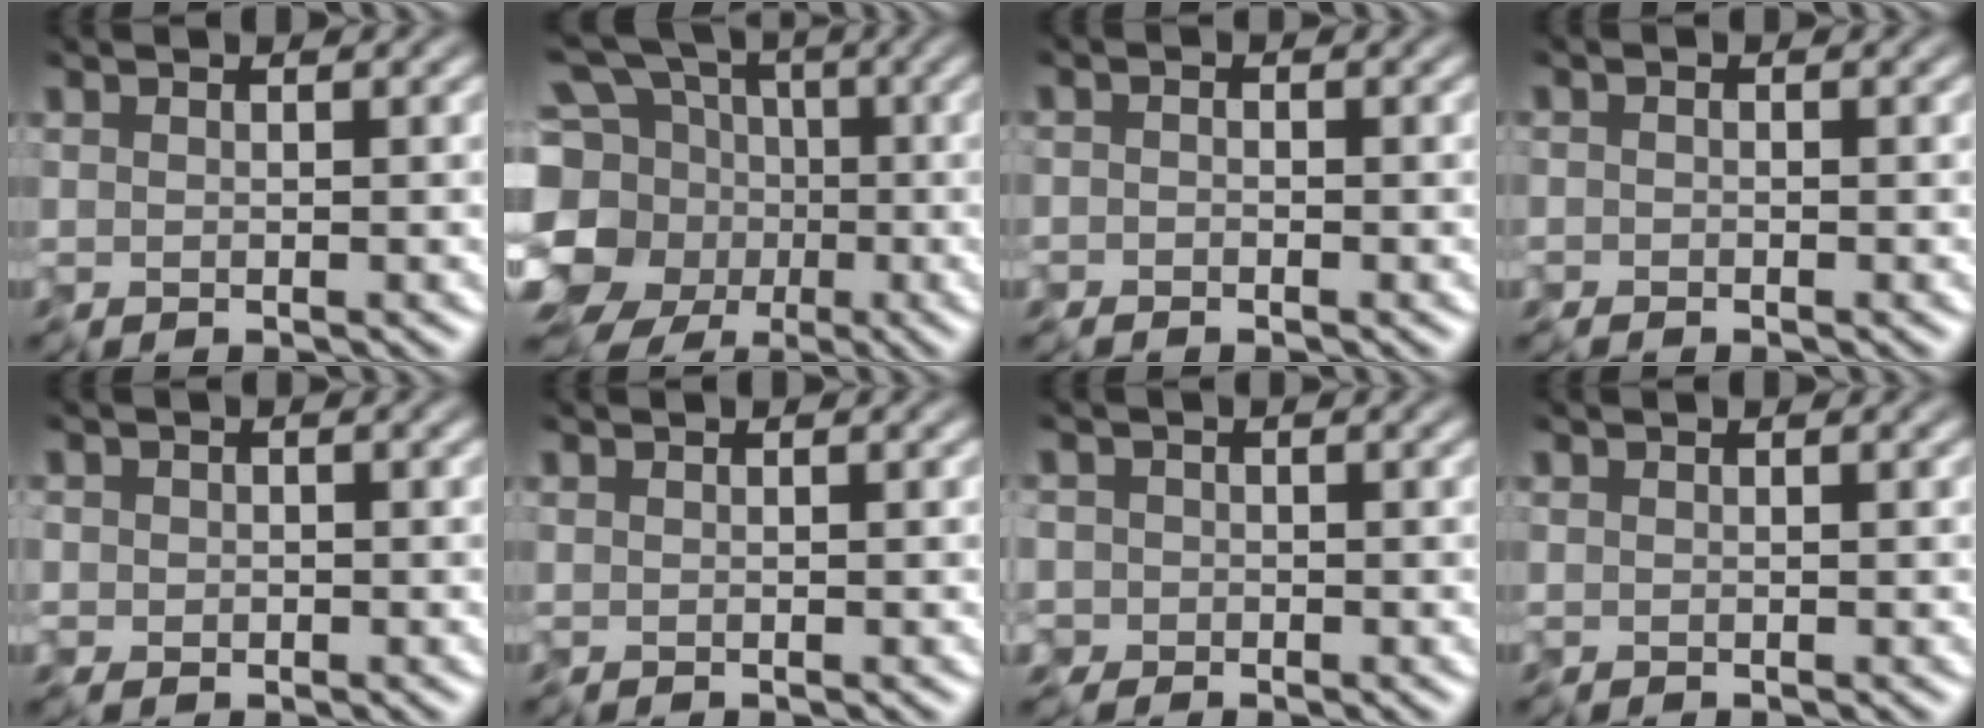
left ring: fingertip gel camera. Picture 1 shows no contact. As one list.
[{"total": 11.7, "force": [-2.5, 10.1, 5.3], "torque": [-0.128, -0.012, -0.051]}, {"total": 1.1, "force": [-1.0, 0.5, 0.1], "torque": [0.004, -0.003, -0.024]}, {"total": 0.8, "force": [-0.8, 0.3, 0.0], "torque": [0.003, -0.003, -0.017]}, {"total": 1.2, "force": [-0.6, 1.0, 0.1], "torque": [0.001, -0.006, -0.014]}, {"total": 0.0}, {"total": 1.8, "force": [-0.8, 1.6, -0.1], "torque": [0.007, -0.007, -0.016]}, {"total": 0.0}]